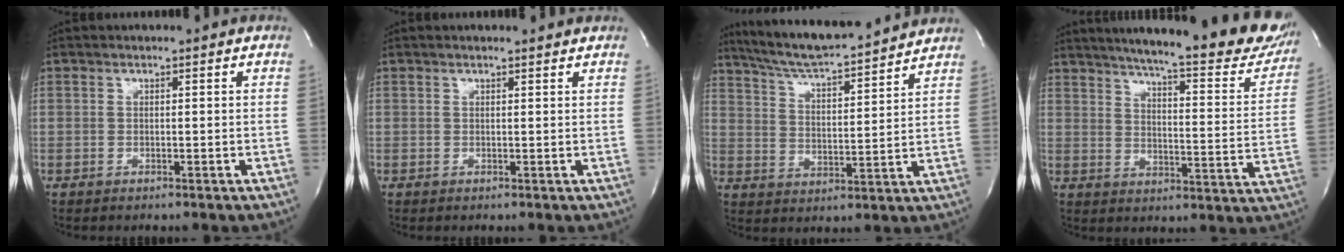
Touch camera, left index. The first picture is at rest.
{"total": 2.4, "force": [2.4, 0.2, 0.6], "torque": [-0.013, 0.003, 0.021]}
{"total": 16.5, "force": [14.9, 1.3, 6.8], "torque": [-0.121, 0.010, 0.234]}
{"total": 28.0, "force": [23.7, 4.4, 14.3], "torque": [-0.217, -0.064, 0.283]}